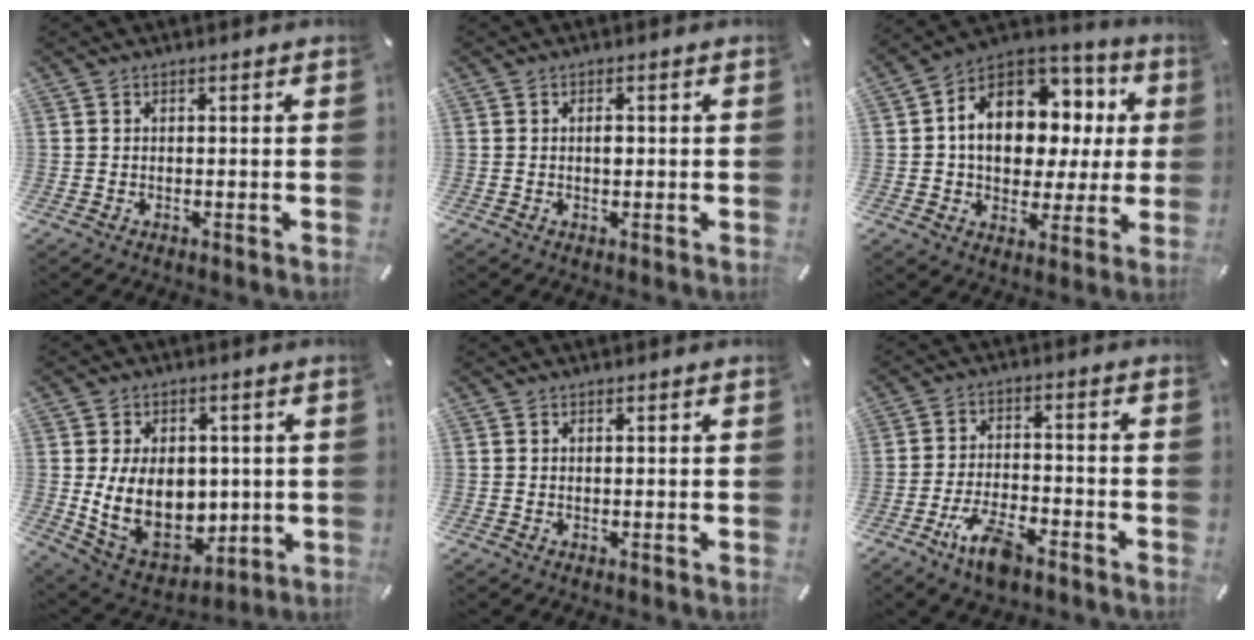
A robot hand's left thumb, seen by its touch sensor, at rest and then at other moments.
{"total": 1.6, "force": [0.0, 0.8, 1.3], "torque": [-0.027, 0.000, -0.001]}
{"total": 14.6, "force": [2.8, 10.8, 9.4], "torque": [-0.155, -0.019, 0.053]}
{"total": 16.3, "force": [0.1, 12.3, 10.6], "torque": [-0.198, -0.015, 0.011]}
{"total": 0.0}
{"total": 9.0, "force": [-5.9, 3.5, 5.7], "torque": [-0.122, 0.020, -0.110]}